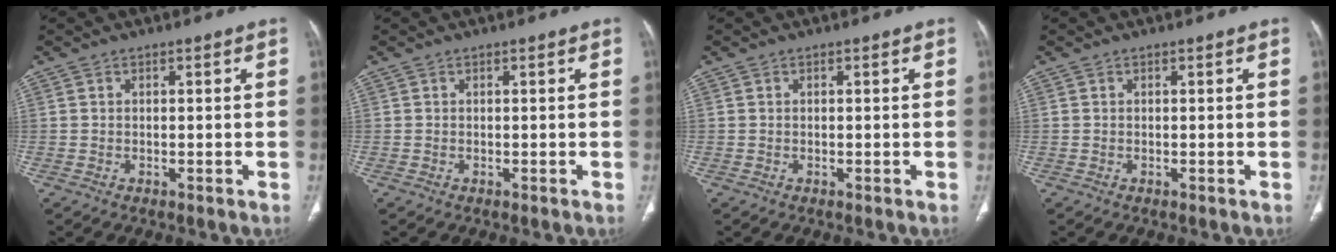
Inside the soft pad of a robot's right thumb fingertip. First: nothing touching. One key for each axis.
{"total": 0.0}
{"total": 0.0}
{"total": 0.0}